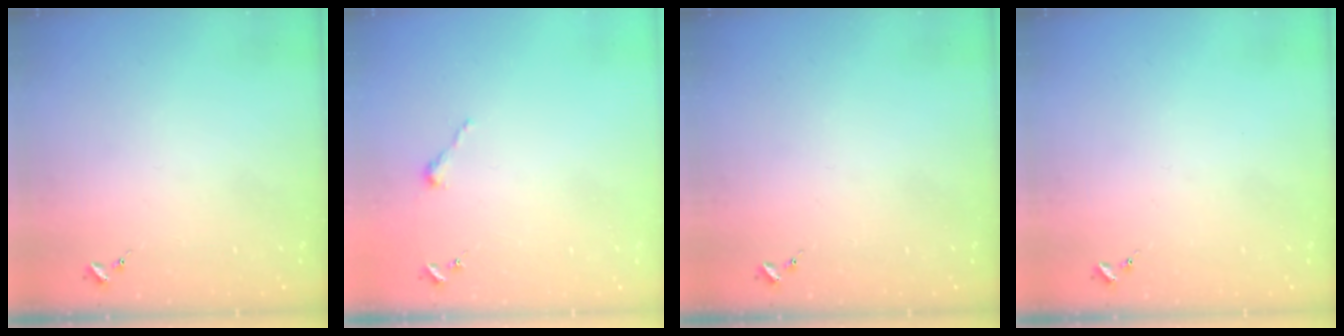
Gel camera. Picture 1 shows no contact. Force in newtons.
{"total": 2.5, "press": 2.5, "slide": 0.2}
{"total": 0.0}
{"total": 0.0}